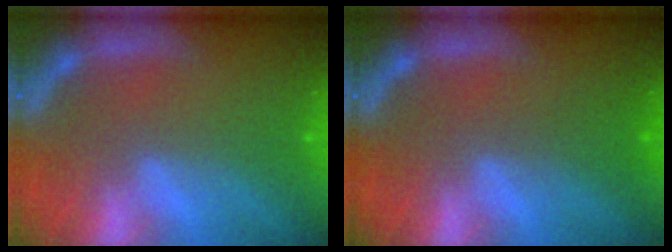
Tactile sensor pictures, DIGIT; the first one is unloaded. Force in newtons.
{"total": 1.5}